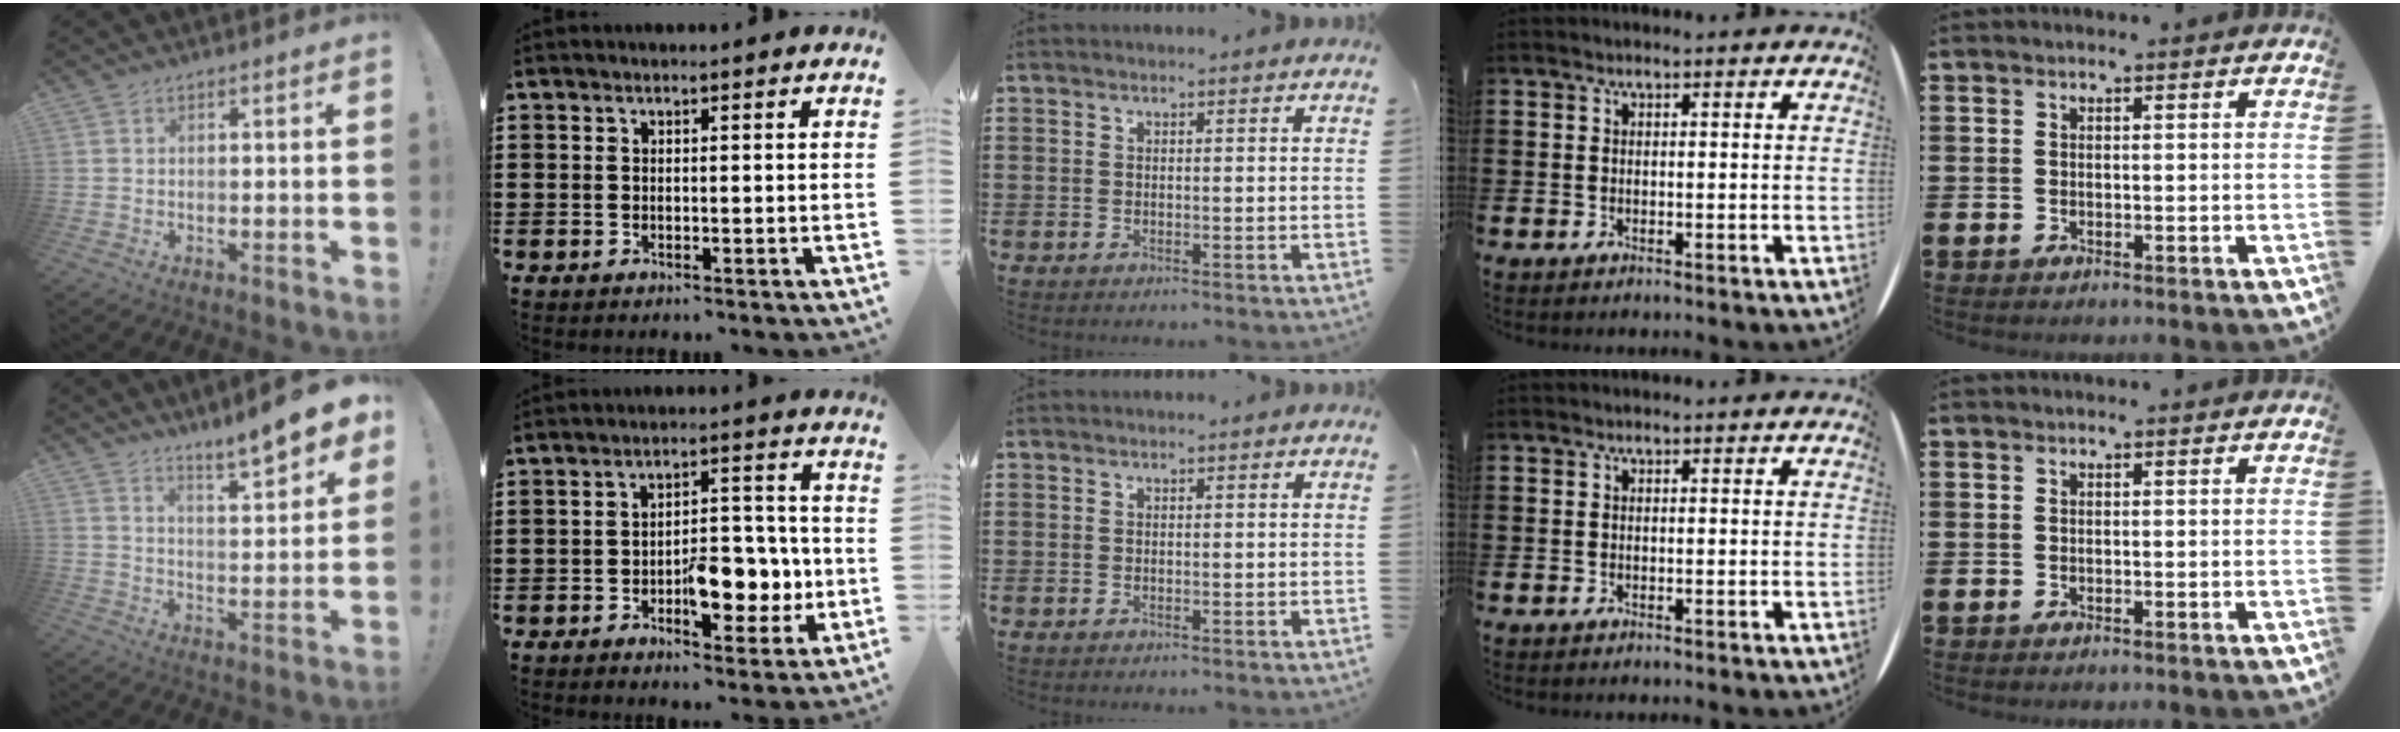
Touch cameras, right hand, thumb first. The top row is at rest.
{"thumb": {"total": 9.1, "force": [7.3, 0.1, 5.5], "torque": [-0.075, -0.063, 0.117]}, "index": {"total": 8.2, "force": [-2.3, 4.3, 6.6], "torque": [-0.084, 0.007, -0.041]}}